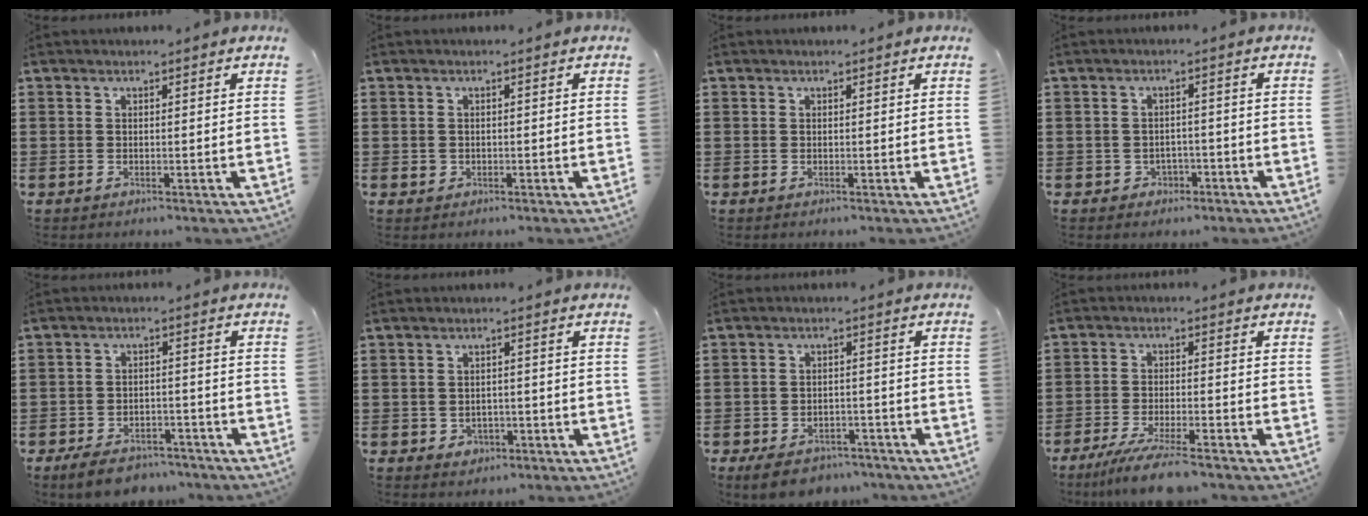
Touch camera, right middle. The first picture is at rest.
{"total": 0.8, "force": [-0.1, 0.8, 0.3], "torque": [-0.007, 0.006, -0.004]}
{"total": 0.0}
{"total": 1.7, "force": [-1.3, 1.1, 0.2], "torque": [-0.013, -0.003, -0.029]}
{"total": 4.8, "force": [-4.5, 1.3, 1.3], "torque": [-0.030, 0.008, -0.089]}
{"total": 1.6, "force": [-0.8, 1.3, 0.5], "torque": [-0.017, 0.000, -0.020]}
{"total": 4.1, "force": [-3.8, 1.3, 0.8], "torque": [-0.017, 0.009, -0.075]}
{"total": 6.5, "force": [-5.2, 0.3, 3.8], "torque": [-0.077, -0.014, -0.097]}